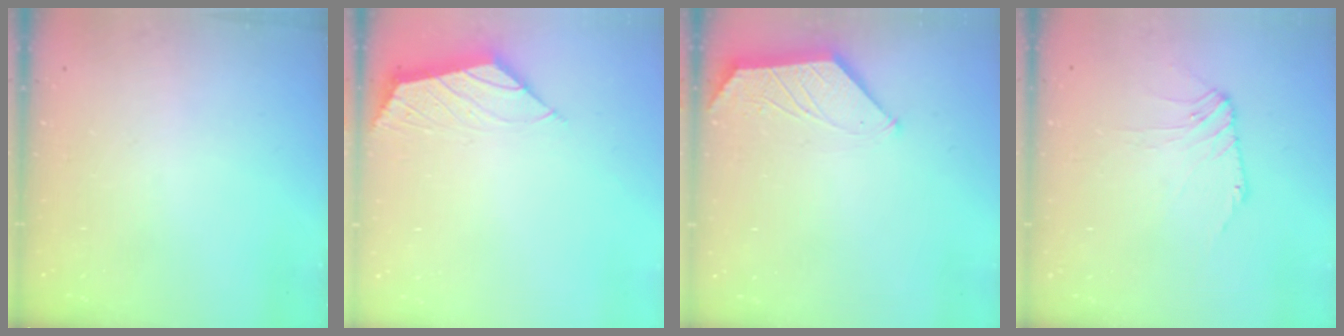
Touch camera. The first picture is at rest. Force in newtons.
{"total": 1.6, "press": 1.5, "slide": 0.5}
{"total": 1.5, "press": 1.4, "slide": 0.3}
{"total": 2.4, "press": 2.3, "slide": 0.5}